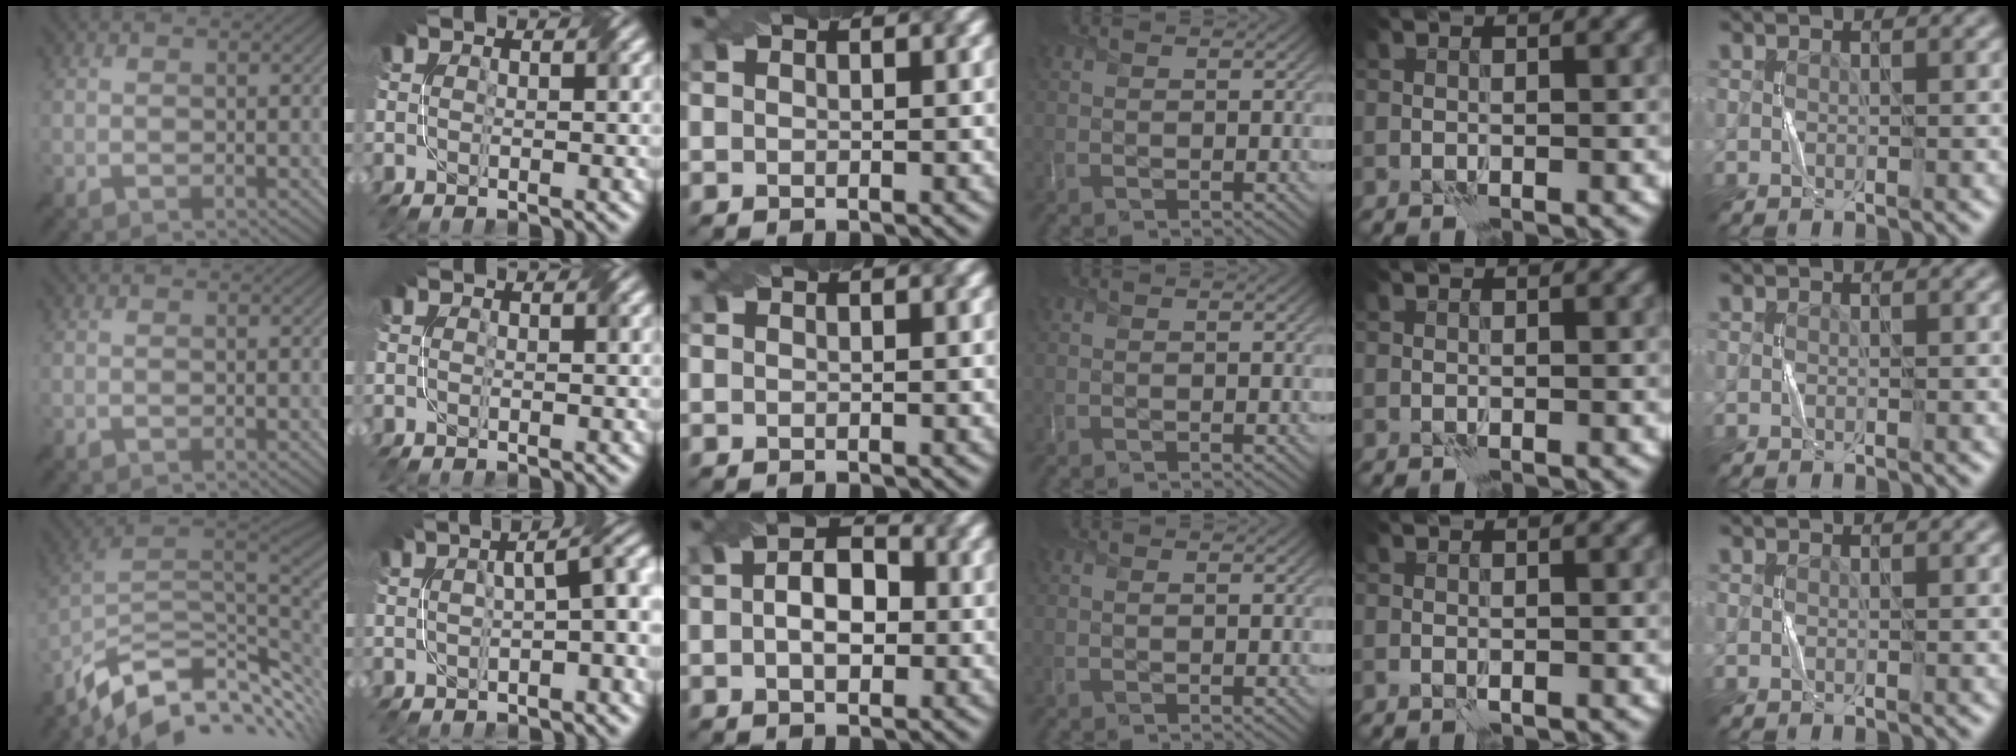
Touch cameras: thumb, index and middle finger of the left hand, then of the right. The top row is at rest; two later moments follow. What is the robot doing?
{"motion": "twist", "object": "screw"}